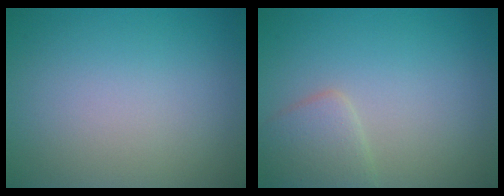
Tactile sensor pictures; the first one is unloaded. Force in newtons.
{"total": 2.5, "press": 2.5, "slide": 0.3}